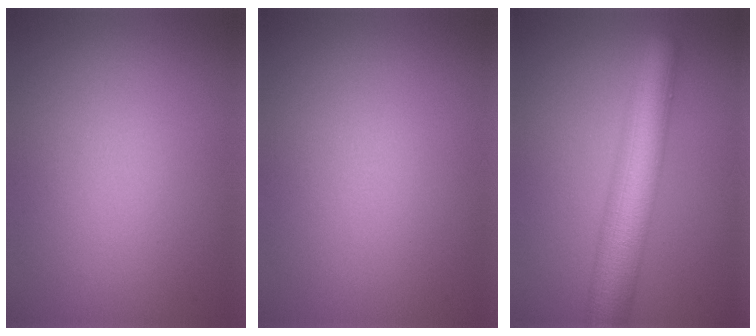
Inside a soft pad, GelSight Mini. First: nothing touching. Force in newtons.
{"total": 0.0}
{"total": 8.0, "press": 8.0, "slide": 0.2}